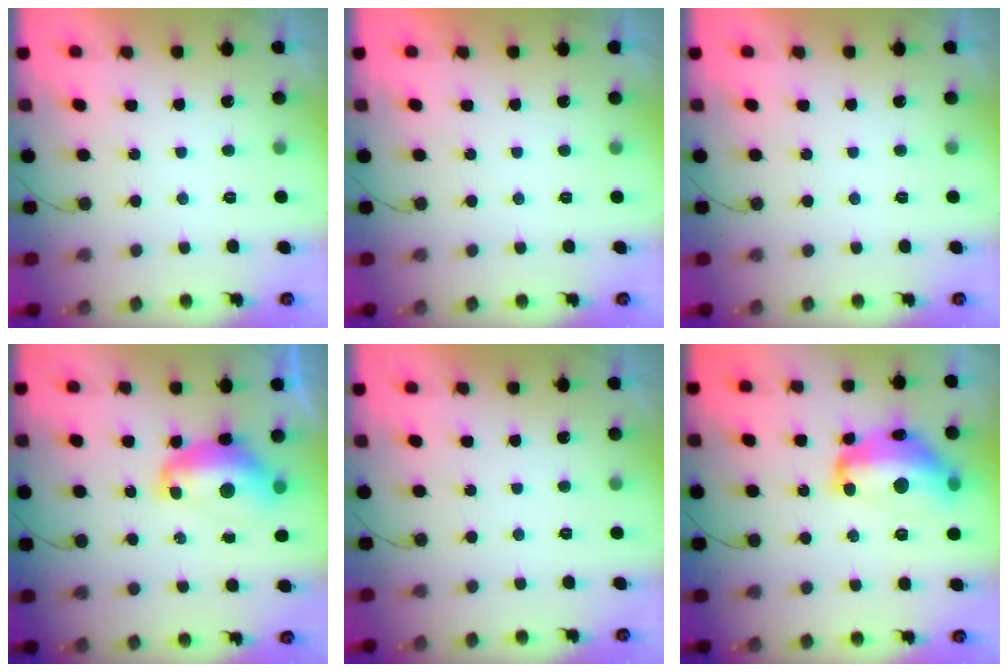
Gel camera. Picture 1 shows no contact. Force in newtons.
{"total": 0.0}
{"total": 0.0}
{"total": 11.3, "press": 11.2, "slide": 1.1}
{"total": 0.0}
{"total": 16.5, "press": 16.4, "slide": 1.3}